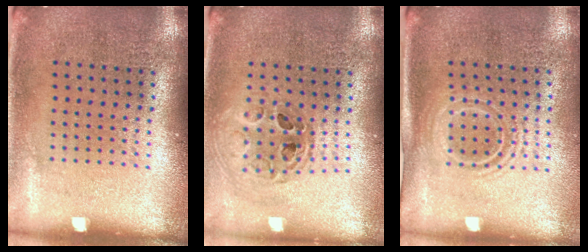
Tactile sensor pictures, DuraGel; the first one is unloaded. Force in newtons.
{"total": 0.7, "press": 0.7, "slide": 0.1}
{"total": 1.6, "press": 1.2, "slide": 1.1}